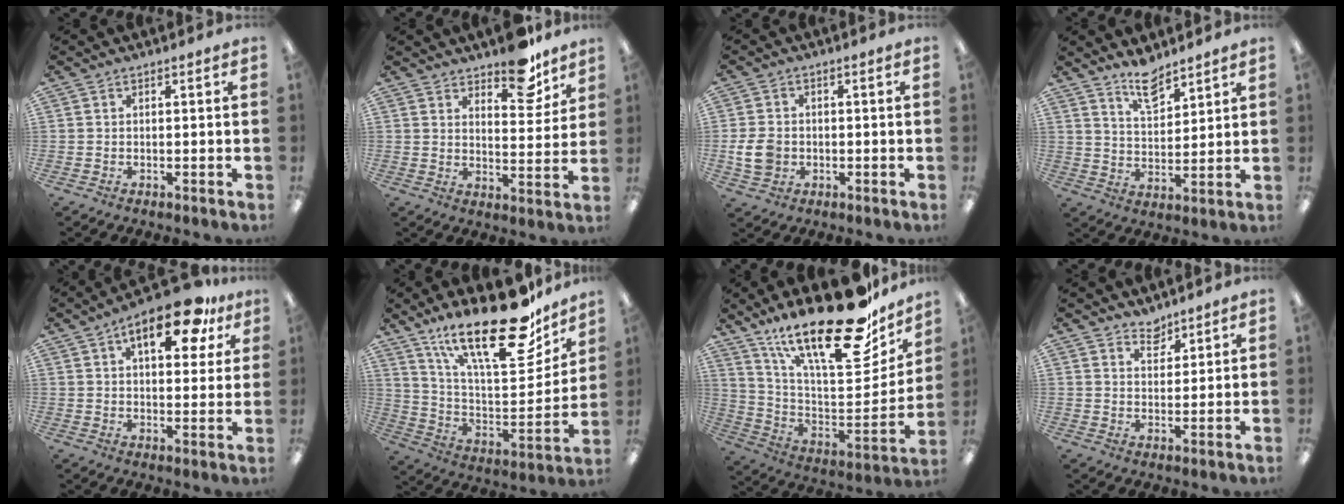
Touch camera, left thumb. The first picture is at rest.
{"total": 10.2, "force": [8.3, 3.9, 4.5], "torque": [-0.040, -0.060, 0.143]}
{"total": 6.6, "force": [-0.9, 5.3, 3.9], "torque": [-0.078, 0.005, -0.017]}
{"total": 8.2, "force": [6.6, 3.3, 3.4], "torque": [-0.054, -0.040, 0.118]}
{"total": 14.9, "force": [8.2, 6.4, 10.7], "torque": [-0.140, -0.029, 0.128]}
{"total": 27.2, "force": [18.9, 9.5, 17.1], "torque": [-0.256, -0.117, 0.320]}
{"total": 27.4, "force": [19.0, 9.0, 17.6], "torque": [-0.256, -0.133, 0.316]}
{"total": 4.4, "force": [3.9, 1.9, 0.5], "torque": [0.003, -0.028, 0.070]}